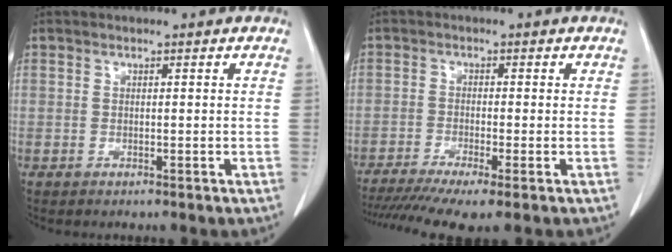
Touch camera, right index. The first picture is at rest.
{"total": 10.0, "force": [-7.1, 1.0, 6.9], "torque": [-0.115, -0.012, -0.119]}